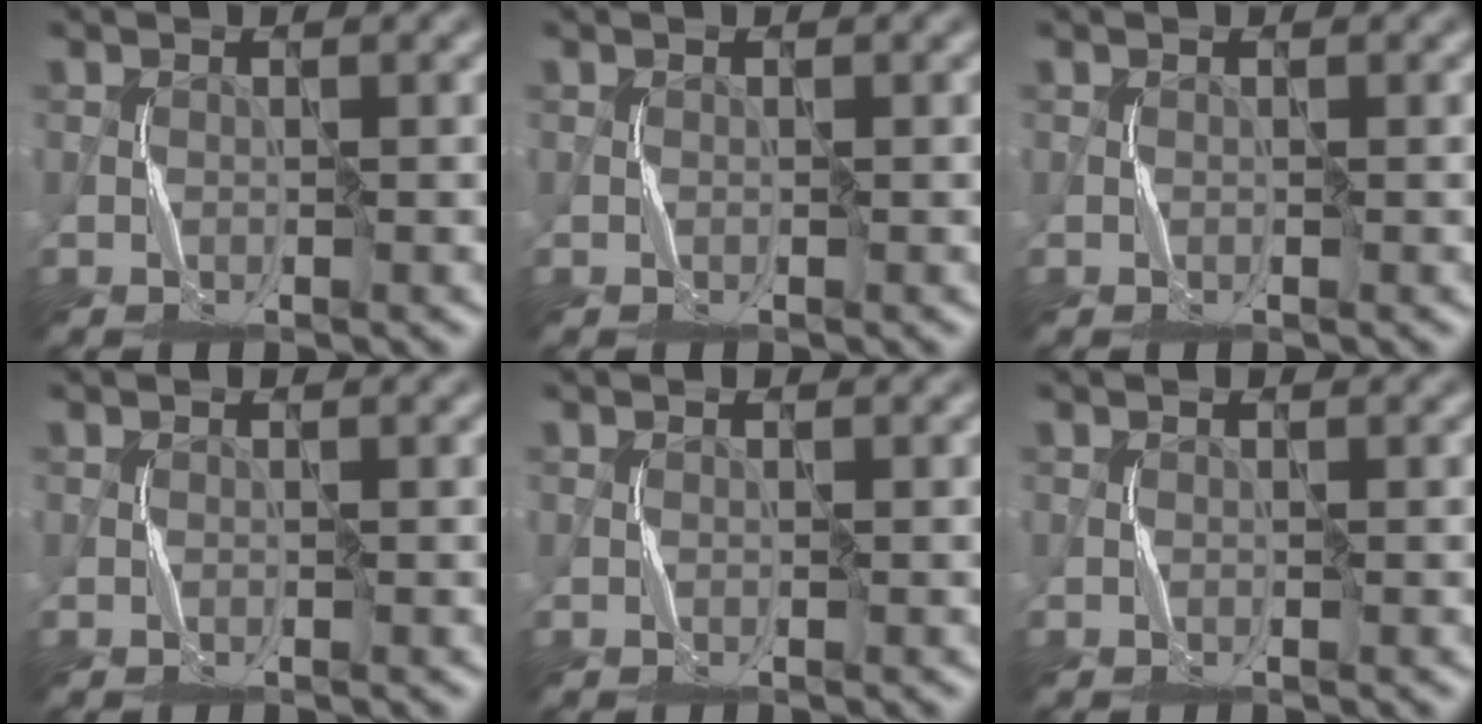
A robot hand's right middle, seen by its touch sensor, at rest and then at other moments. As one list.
[{"total": 0.0}, {"total": 0.0}, {"total": 0.0}, {"total": 0.0}, {"total": 0.0}]